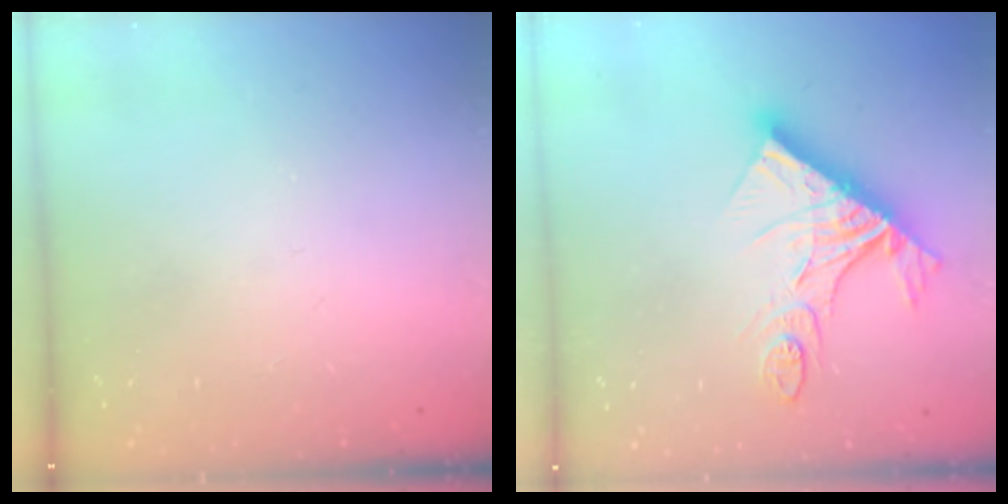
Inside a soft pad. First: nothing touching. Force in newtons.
{"total": 18.3, "press": 18.2, "slide": 1.8}